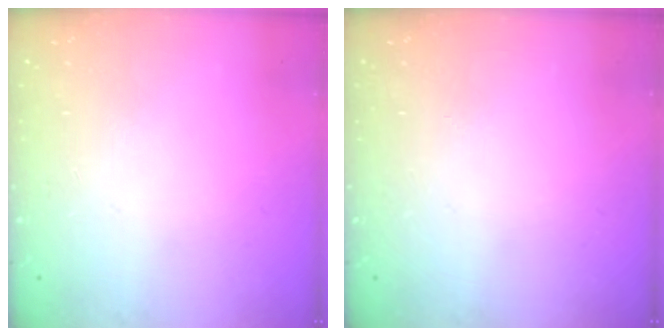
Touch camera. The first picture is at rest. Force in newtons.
{"total": 0.0}